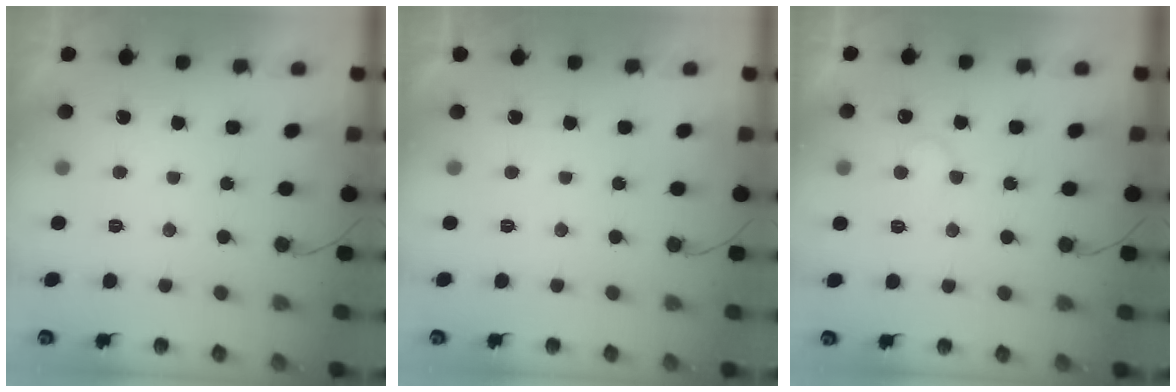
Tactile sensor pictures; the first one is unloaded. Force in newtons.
{"total": 1.9, "press": 1.9, "slide": 0.0}
{"total": 6.9, "press": 6.8, "slide": 0.4}